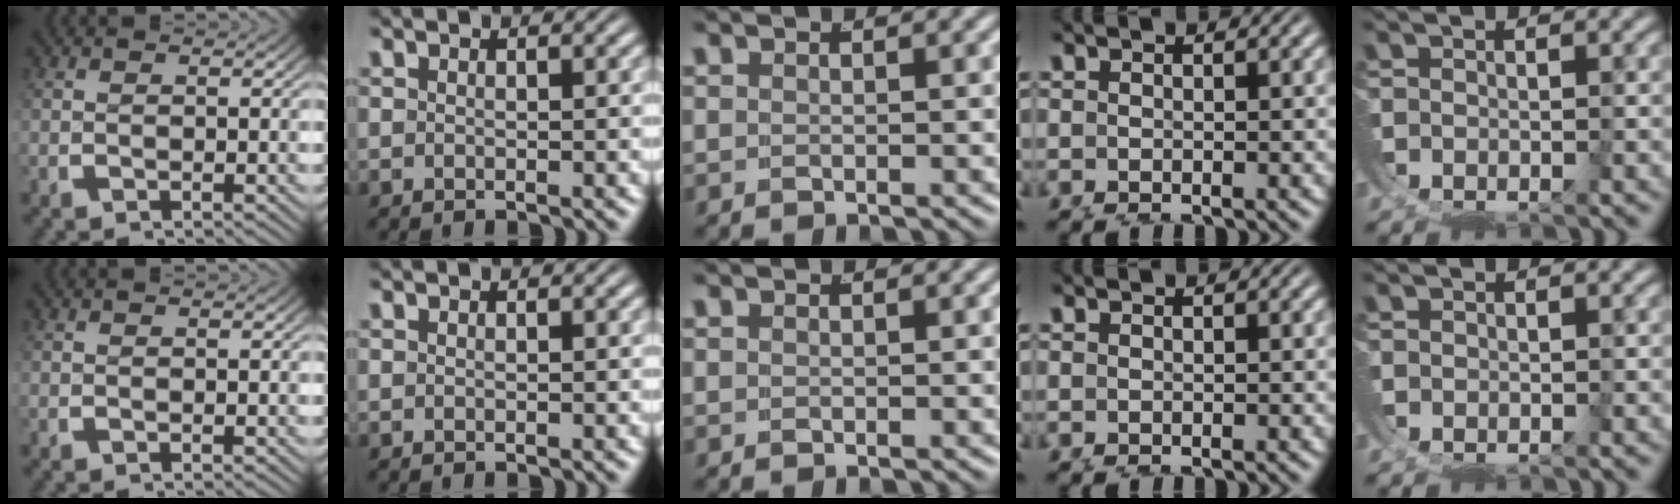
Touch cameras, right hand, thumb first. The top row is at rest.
{"little": {"total": 0.5, "force": [0.5, -0.1, -0.2], "torque": [0.000, -0.002, 0.011]}}